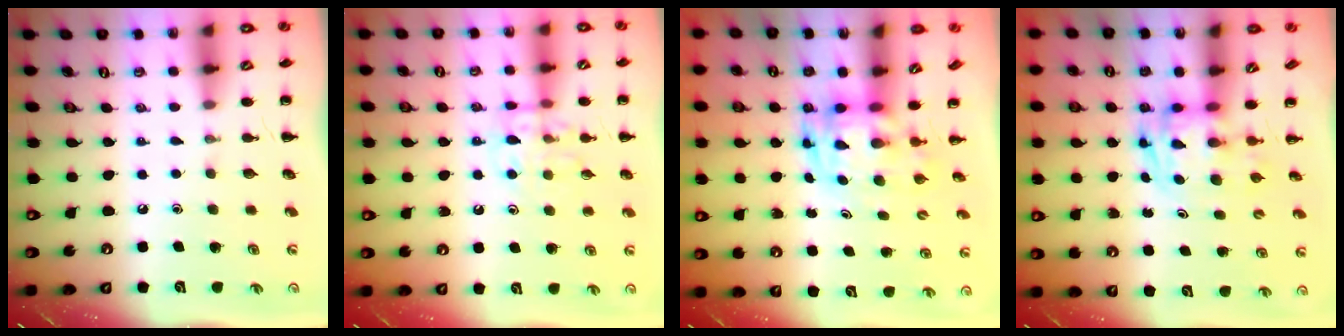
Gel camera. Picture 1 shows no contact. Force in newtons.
{"total": 11.0, "press": 10.9, "slide": 1.4}
{"total": 3.2, "press": 3.1, "slide": 0.6}
{"total": 2.7, "press": 2.7, "slide": 0.5}